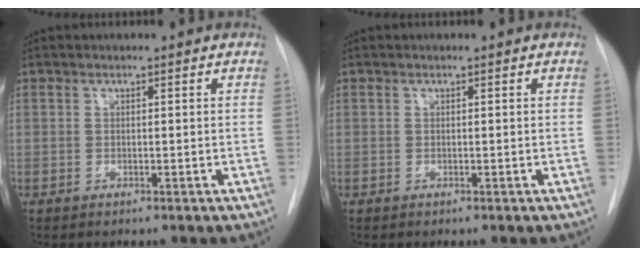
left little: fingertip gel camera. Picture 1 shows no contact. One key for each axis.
{"total": 0.0}